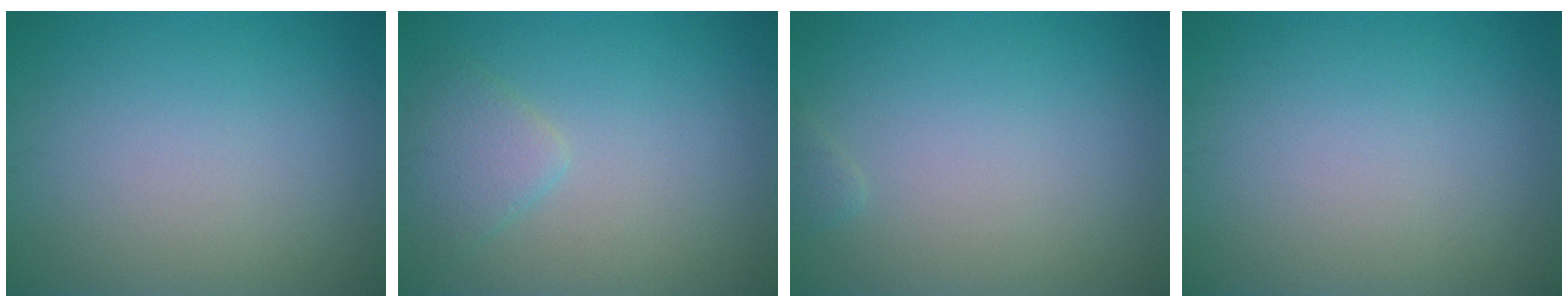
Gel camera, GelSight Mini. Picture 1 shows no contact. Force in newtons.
{"total": 2.3, "press": 2.3, "slide": 0.1}
{"total": 0.6, "press": 0.6, "slide": 0.1}
{"total": 0.0}